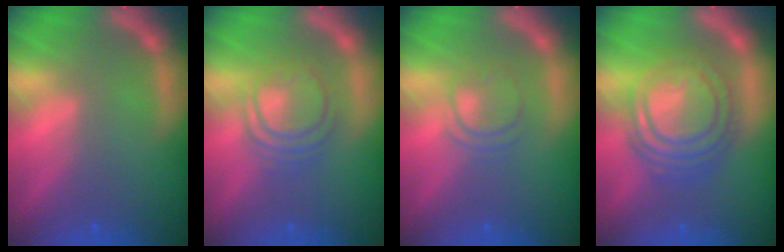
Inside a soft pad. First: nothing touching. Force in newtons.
{"total": 5.6}
{"total": 3.0}
{"total": 10.0}